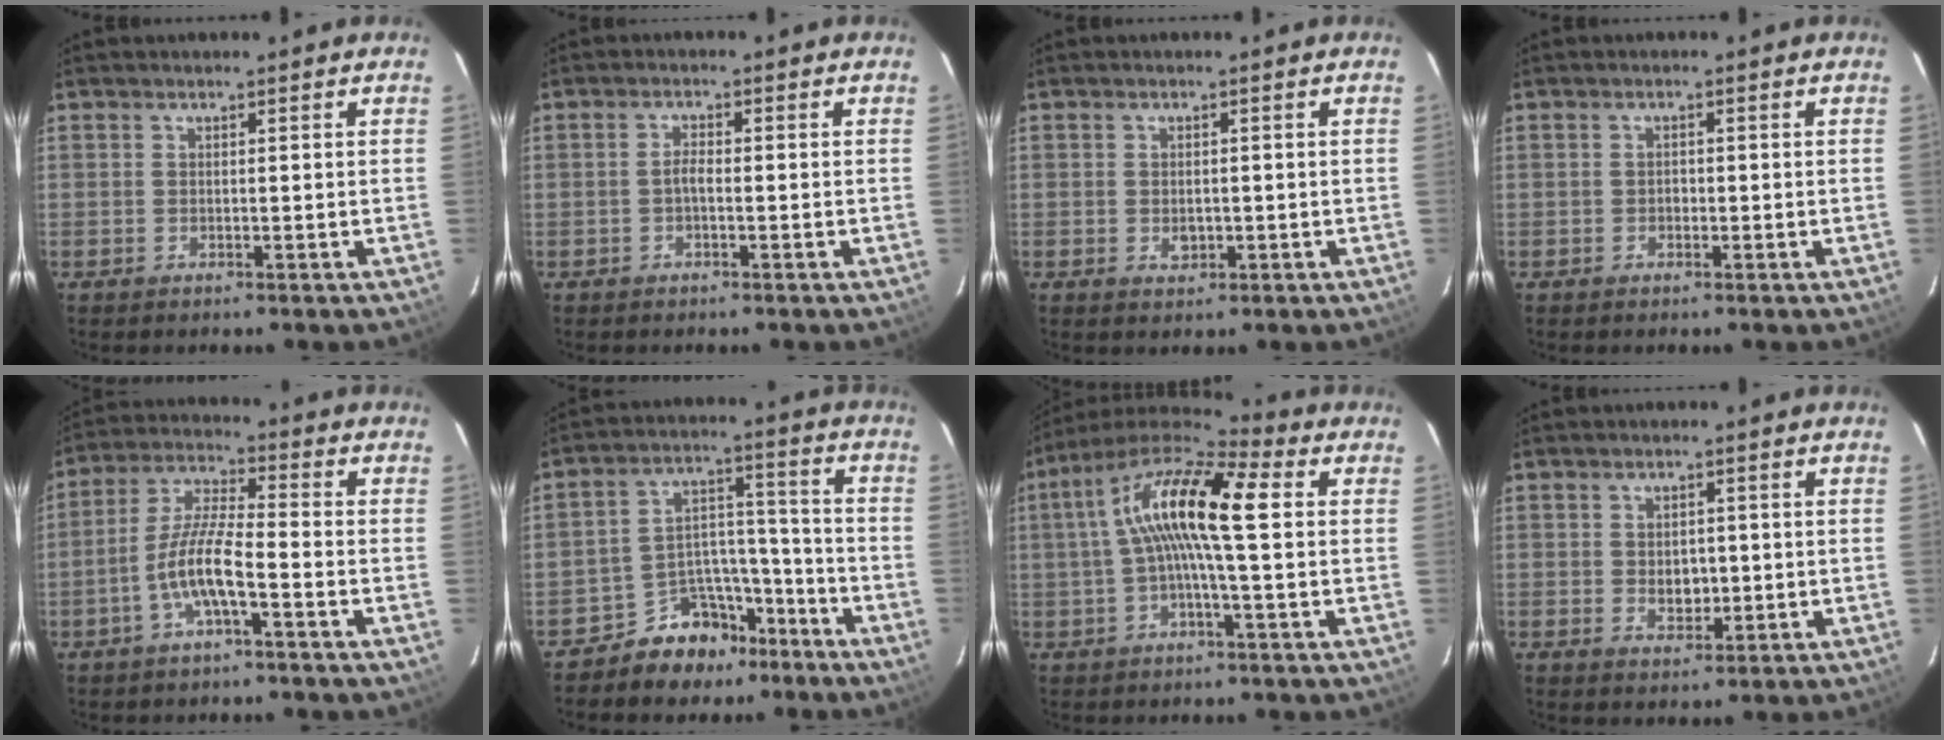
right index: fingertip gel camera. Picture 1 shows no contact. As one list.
[{"total": 1.6, "force": [-0.6, 0.5, 1.4], "torque": [-0.028, 0.006, -0.013]}, {"total": 2.1, "force": [-0.4, 1.6, 1.3], "torque": [-0.021, 0.000, -0.004]}, {"total": 0.8, "force": [-0.3, 0.7, 0.2], "torque": [-0.003, 0.002, -0.004]}, {"total": 8.2, "force": [-3.6, 1.2, 7.3], "torque": [-0.158, 0.008, -0.070]}, {"total": 10.1, "force": [-7.8, 6.1, 2.3], "torque": [-0.035, 0.059, -0.118]}, {"total": 14.1, "force": [1.9, 2.6, 13.7], "torque": [-0.250, 0.026, 0.018]}, {"total": 3.8, "force": [-0.2, 2.9, 2.5], "torque": [-0.040, 0.000, 0.001]}]